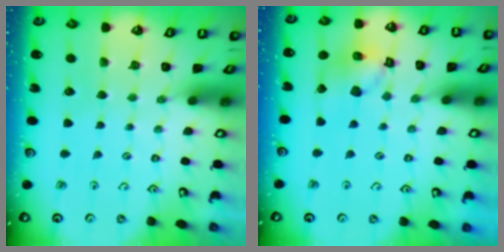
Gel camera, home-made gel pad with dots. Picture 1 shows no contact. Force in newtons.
{"total": 13.5, "press": 13.3, "slide": 1.9}